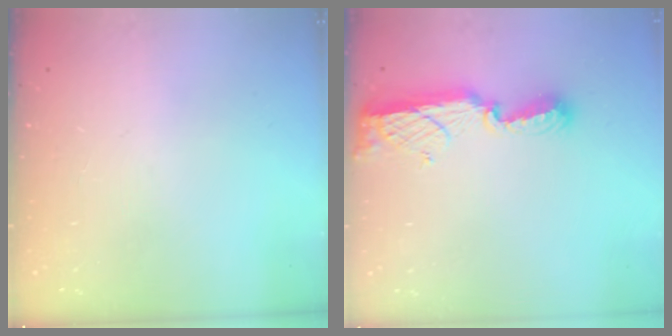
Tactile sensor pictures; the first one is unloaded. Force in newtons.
{"total": 11.5, "press": 10.3, "slide": 5.0}